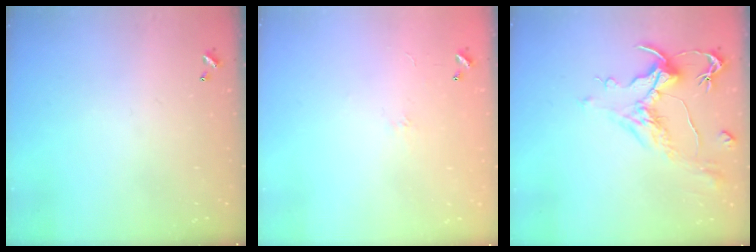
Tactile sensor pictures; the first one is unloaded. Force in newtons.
{"total": 5.0, "press": 4.9, "slide": 0.9}
{"total": 1.7, "press": 0.9, "slide": 1.4}